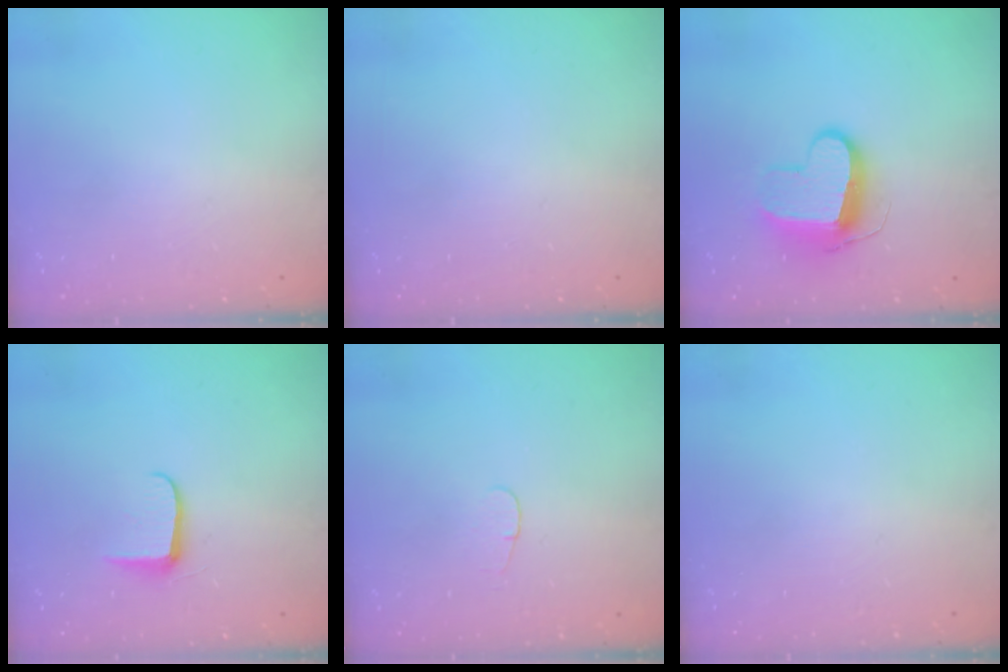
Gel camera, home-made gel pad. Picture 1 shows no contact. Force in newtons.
{"total": 0.0}
{"total": 11.7, "press": 11.7, "slide": 0.9}
{"total": 5.9, "press": 5.8, "slide": 0.8}
{"total": 3.4, "press": 3.3, "slide": 0.4}
{"total": 0.0}